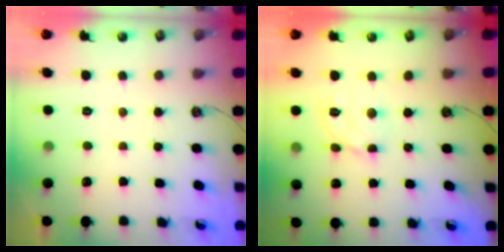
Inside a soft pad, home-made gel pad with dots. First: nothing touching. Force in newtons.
{"total": 9.4, "press": 9.3, "slide": 1.2}